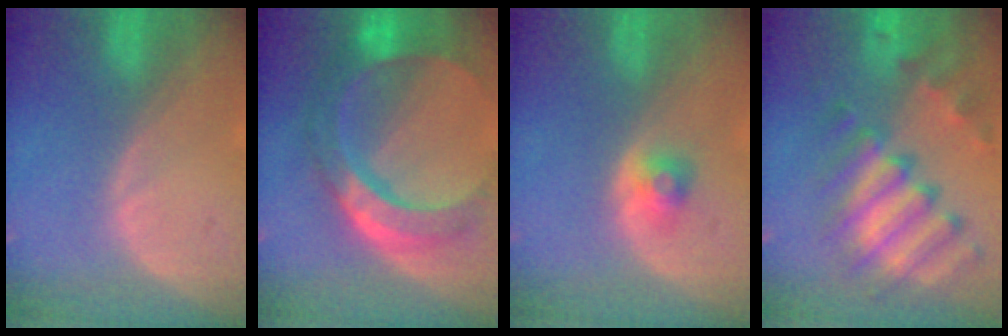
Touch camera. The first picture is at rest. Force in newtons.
{"total": 11.0, "press": 11.0, "slide": 1.1}
{"total": 2.6, "press": 2.4, "slide": 1.0}
{"total": 11.4, "press": 9.8, "slide": 5.8}